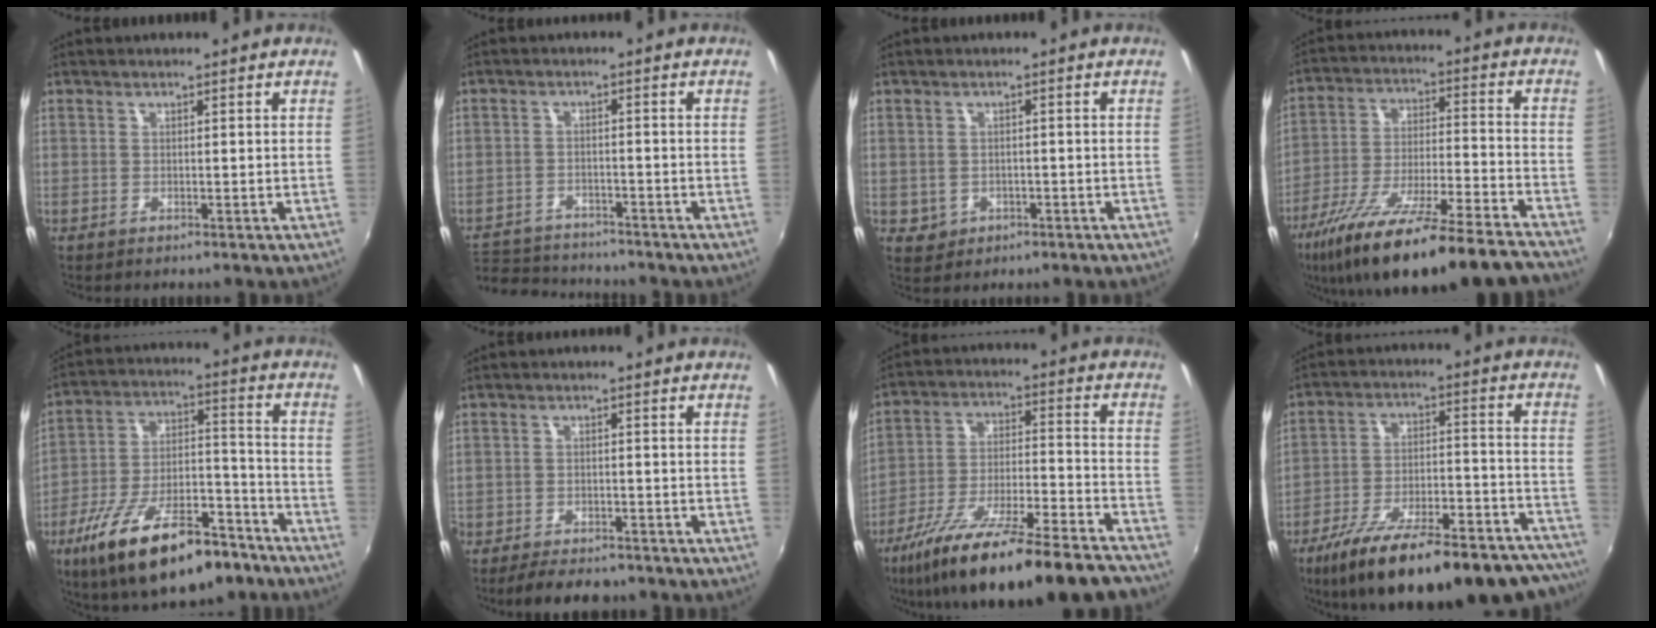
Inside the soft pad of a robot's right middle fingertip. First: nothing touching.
{"total": 10.8, "force": [-9.5, 4.3, 2.6], "torque": [-0.083, 0.009, -0.155]}
{"total": 3.5, "force": [-0.7, 3.1, 1.3], "torque": [-0.033, 0.002, 0.001]}
{"total": 25.1, "force": [-20.8, 1.9, 14.0], "torque": [-0.248, -0.064, -0.322]}
{"total": 22.8, "force": [-14.3, 8.9, 15.4], "torque": [-0.269, -0.015, -0.216]}
{"total": 7.1, "force": [-6.0, 2.7, 2.8], "torque": [-0.074, -0.009, -0.094]}
{"total": 26.4, "force": [-21.1, 4.4, 15.2], "torque": [-0.261, -0.058, -0.318]}
{"total": 31.8, "force": [-25.7, 9.0, 16.4], "torque": [-0.249, -0.022, -0.350]}